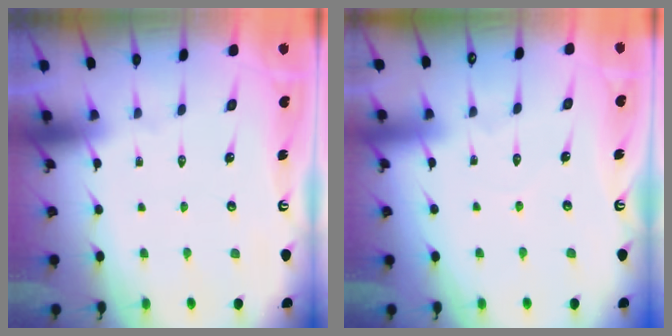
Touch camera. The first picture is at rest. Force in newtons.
{"total": 2.9, "press": 2.9, "slide": 0.3}